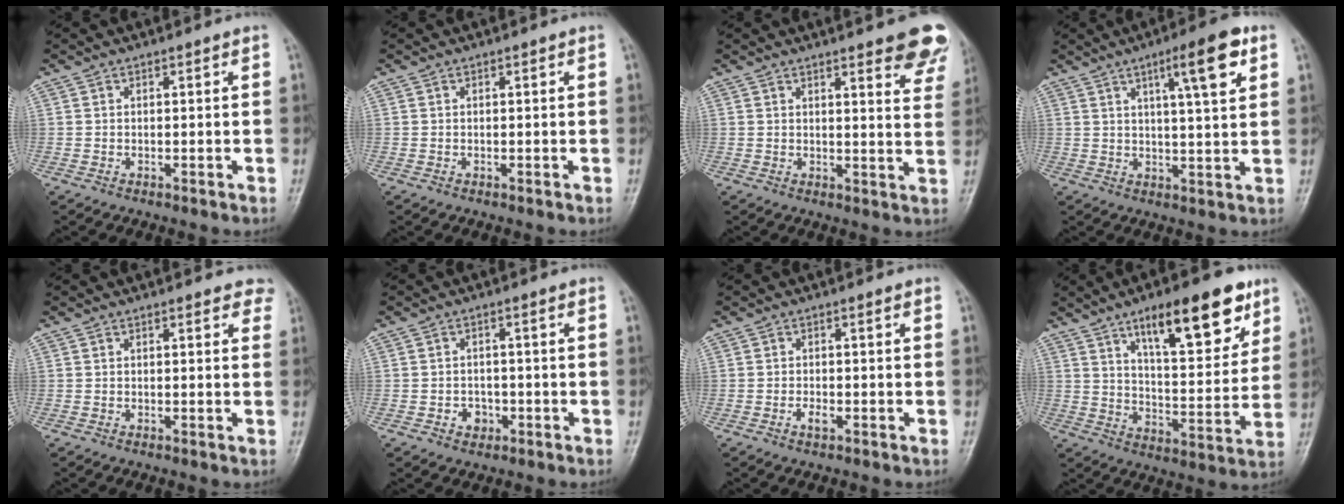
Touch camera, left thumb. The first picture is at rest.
{"total": 0.0}
{"total": 12.3, "force": [8.5, 3.0, 8.4], "torque": [-0.070, -0.038, 0.087]}
{"total": 10.0, "force": [4.7, 1.6, 8.7], "torque": [-0.127, -0.015, 0.069]}
{"total": 2.9, "force": [2.2, 1.3, 1.3], "torque": [0.007, -0.004, 0.014]}
{"total": 2.9, "force": [-1.1, 2.4, 1.2], "torque": [-0.004, 0.009, -0.015]}
{"total": 1.6, "force": [-0.6, 0.7, 1.3], "torque": [-0.021, 0.003, -0.010]}
{"total": 18.1, "force": [10.4, 6.2, 13.5], "torque": [-0.162, -0.048, 0.165]}